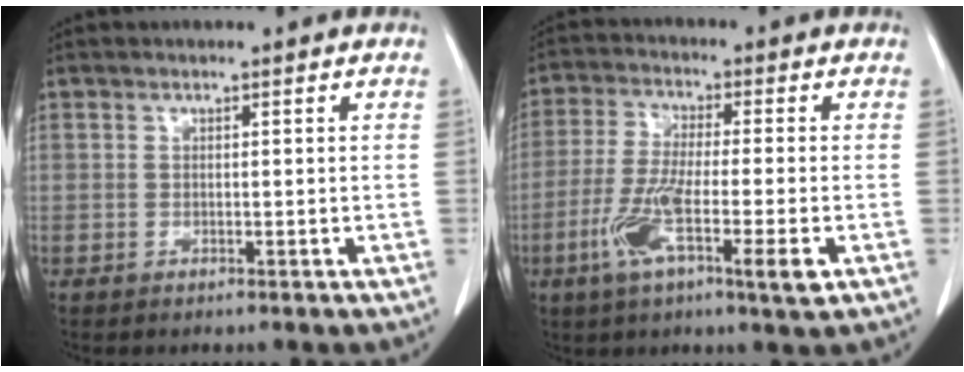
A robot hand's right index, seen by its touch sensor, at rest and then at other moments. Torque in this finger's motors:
{"motor_torque": [1.29, -0.84, 0.44, 0.15]}